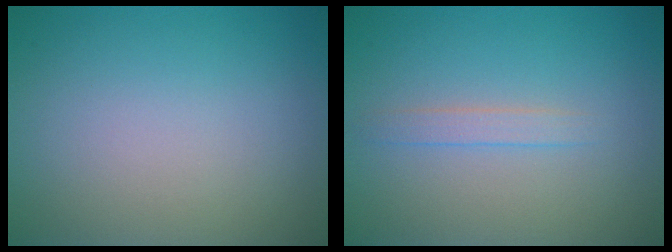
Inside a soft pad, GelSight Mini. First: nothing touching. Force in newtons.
{"total": 1.3, "press": 1.3, "slide": 0.1}